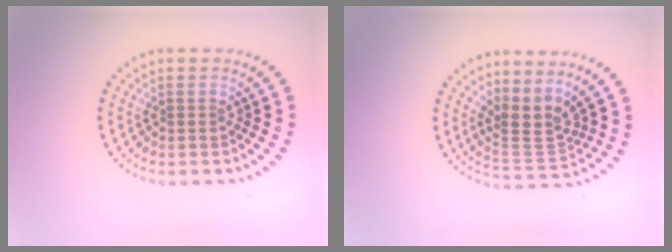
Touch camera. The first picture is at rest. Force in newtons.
{"total": 3.3, "press": 2.5, "slide": 2.2}